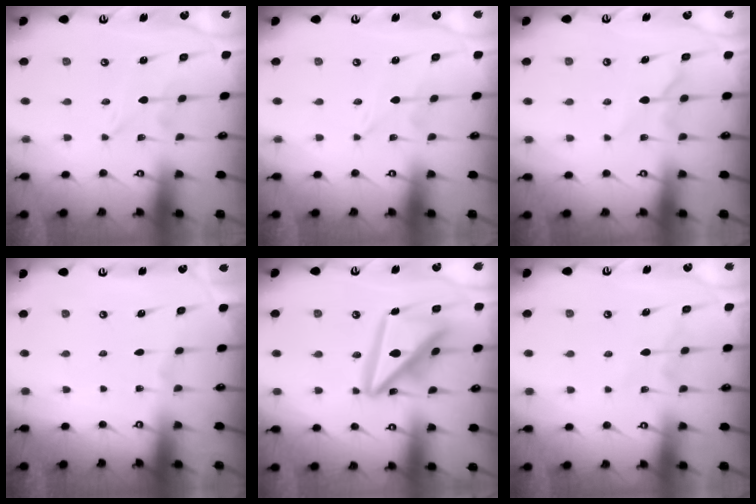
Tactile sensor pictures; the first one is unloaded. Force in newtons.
{"total": 0.0}
{"total": 6.8, "press": 6.8, "slide": 0.6}
{"total": 0.0}
{"total": 18.4, "press": 18.3, "slide": 2.0}
{"total": 5.3, "press": 5.2, "slide": 0.7}